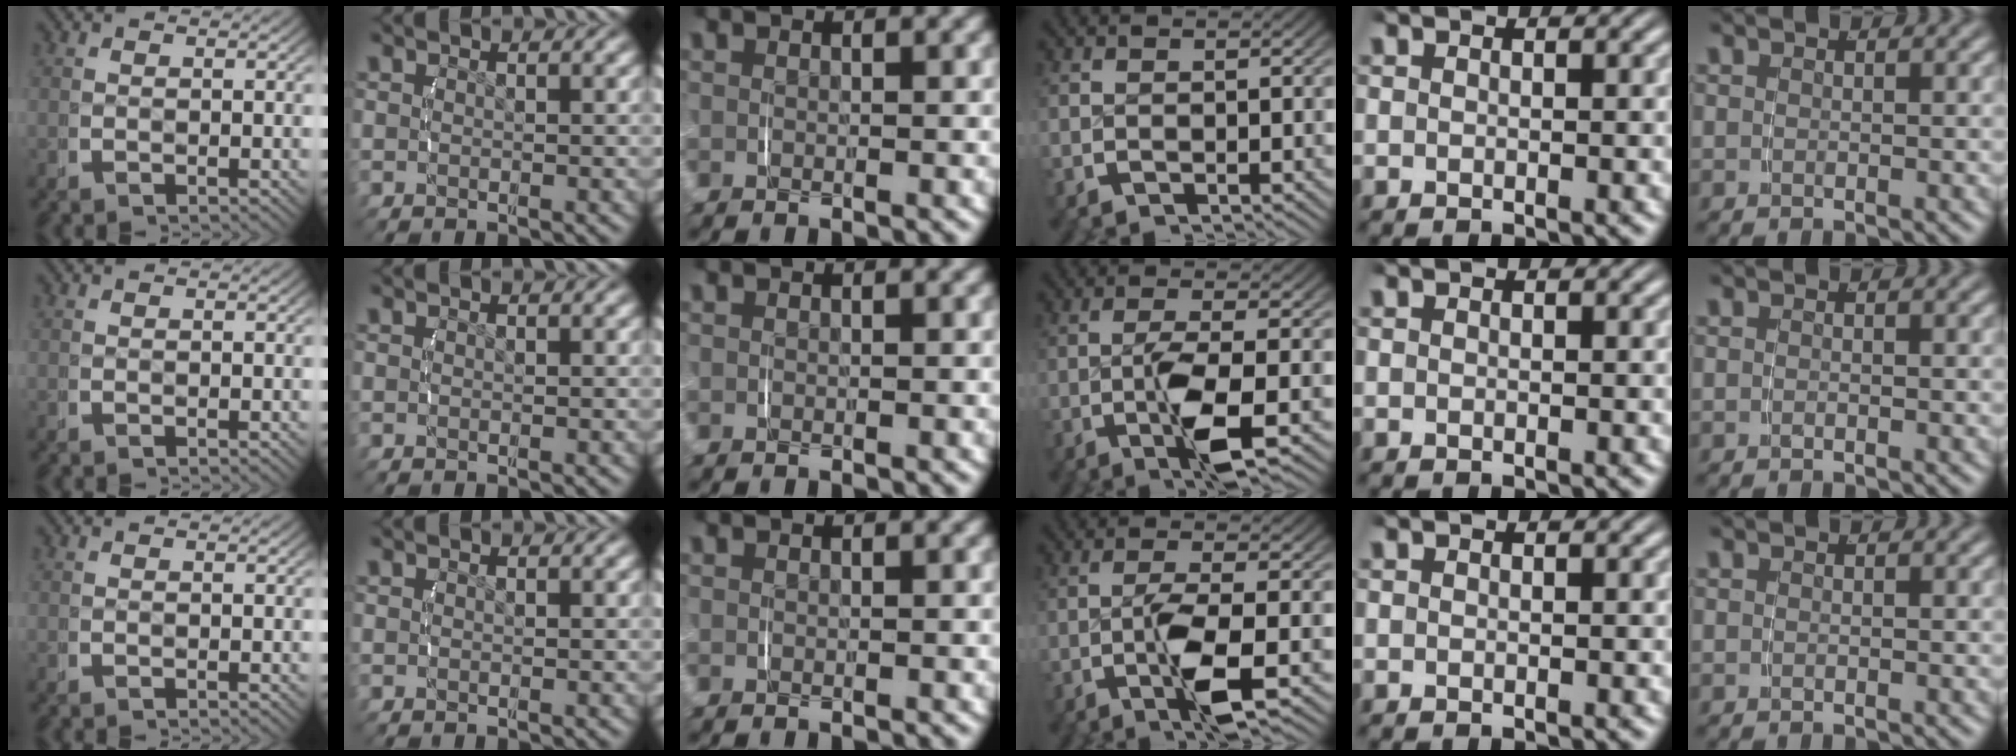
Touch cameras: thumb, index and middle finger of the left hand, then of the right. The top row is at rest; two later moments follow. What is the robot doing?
{"motion": "lift_and_place", "object": "jar lid"}